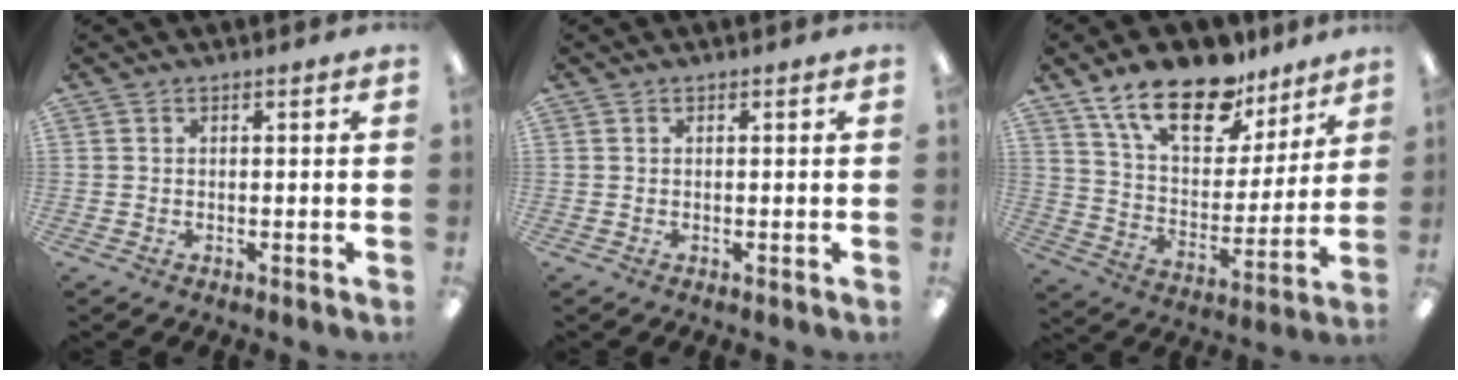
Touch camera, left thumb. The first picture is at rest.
{"total": 0.0}
{"total": 19.5, "force": [13.8, 8.8, 10.5], "torque": [-0.188, -0.075, 0.244]}